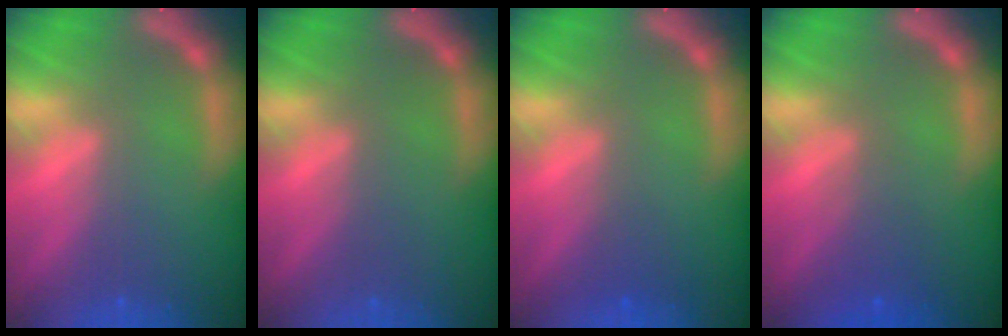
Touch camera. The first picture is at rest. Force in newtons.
{"total": 0.0}
{"total": 1.0}
{"total": 2.4}